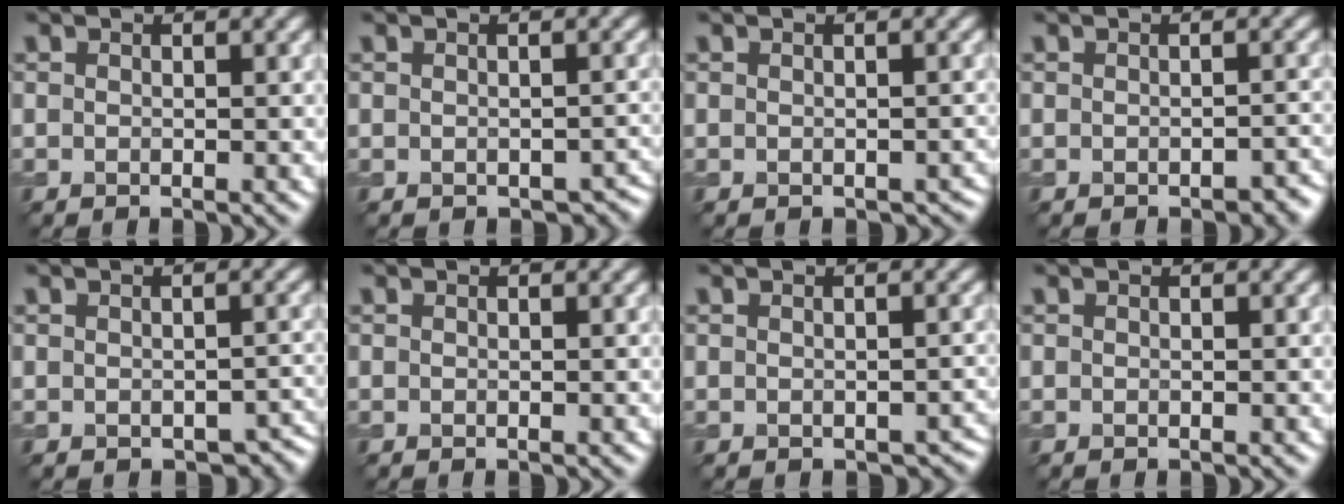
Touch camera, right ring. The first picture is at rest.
{"total": 2.0, "force": [-1.0, 1.3, 1.1], "torque": [-0.010, -0.014, -0.006]}
{"total": 0.9, "force": [-0.4, 0.6, 0.4], "torque": [-0.008, -0.011, -0.004]}
{"total": 1.3, "force": [-0.8, 0.6, 0.8], "torque": [-0.014, -0.001, -0.010]}
{"total": 2.7, "force": [-1.3, 1.7, 1.7], "torque": [-0.013, -0.014, -0.010]}
{"total": 0.0}
{"total": 1.7, "force": [-0.8, 1.1, 1.0], "torque": [-0.011, -0.013, -0.004]}
{"total": 0.0}